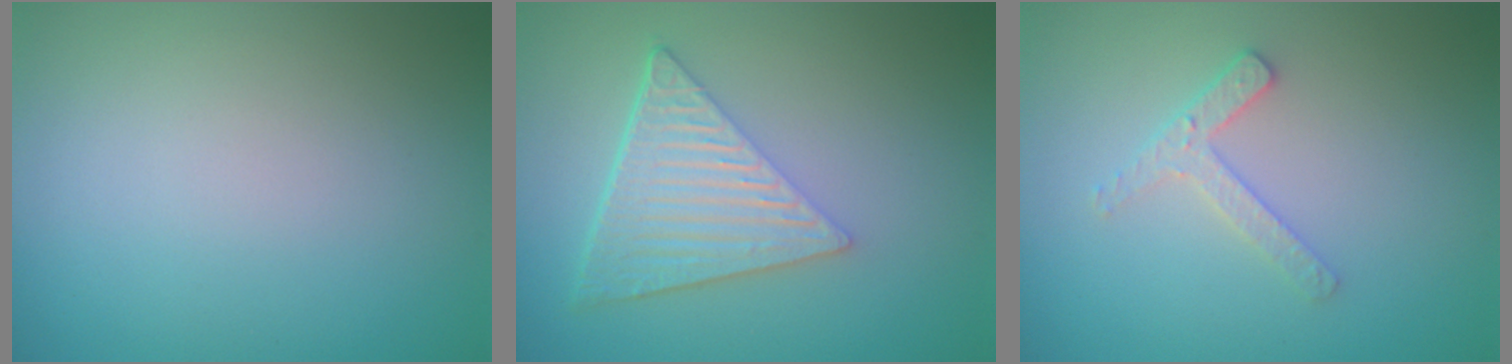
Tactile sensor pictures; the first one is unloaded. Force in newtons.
{"total": 6.4, "press": 4.4, "slide": 4.6}
{"total": 1.9, "press": 1.8, "slide": 0.4}